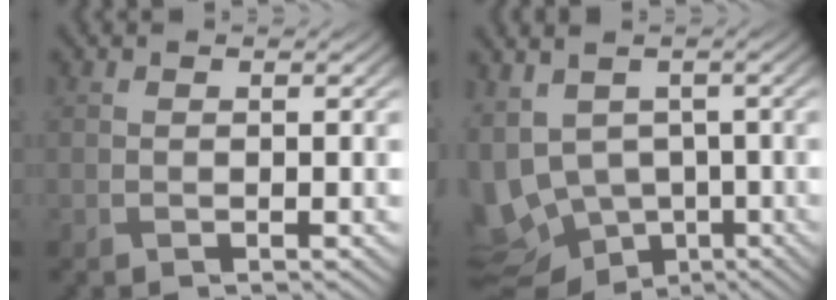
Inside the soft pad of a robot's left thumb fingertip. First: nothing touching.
{"total": 11.6, "force": [-1.5, 8.0, 8.3], "torque": [-0.195, -0.036, -0.006]}